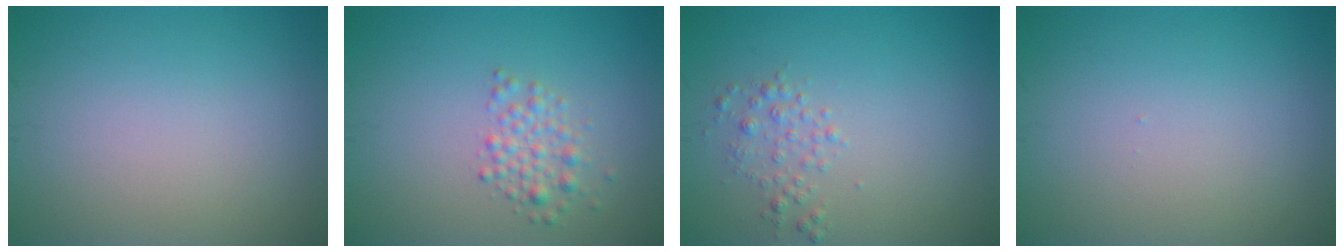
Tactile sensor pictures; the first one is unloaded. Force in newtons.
{"total": 2.1, "press": 2.1, "slide": 0.0}
{"total": 1.5, "press": 1.5, "slide": 0.0}
{"total": 0.0}